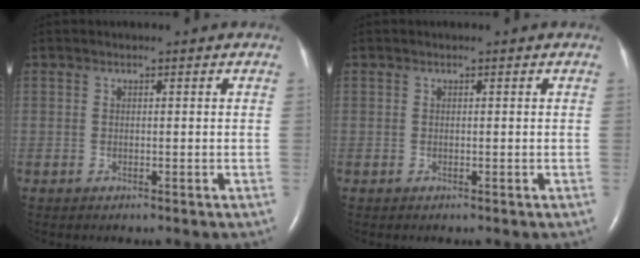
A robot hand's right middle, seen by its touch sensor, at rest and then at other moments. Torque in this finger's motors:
{"motor_torque": [-0.05, 0.08, 0.00, 0.00]}